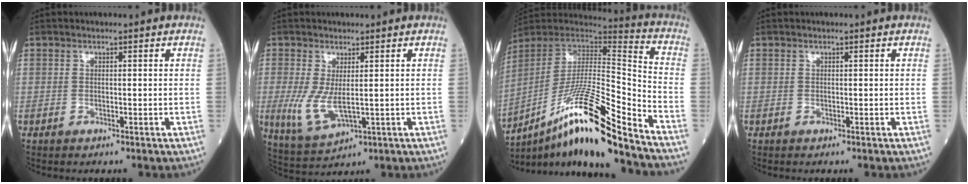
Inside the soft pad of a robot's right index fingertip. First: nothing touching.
{"total": 6.3, "force": [-0.2, 2.2, 5.9], "torque": [-0.131, -0.012, 0.007]}
{"total": 20.9, "force": [-14.4, 0.6, 15.2], "torque": [-0.288, -0.007, -0.262]}
{"total": 0.0}